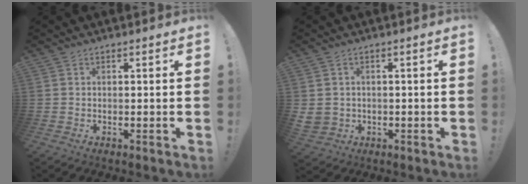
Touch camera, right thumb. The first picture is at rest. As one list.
[{"total": 3.4, "force": [0.6, 3.2, 1.0], "torque": [-0.027, -0.007, 0.011]}]